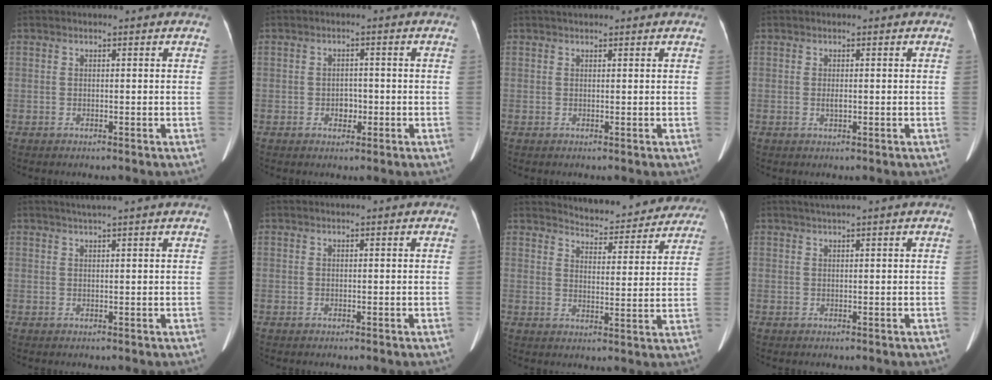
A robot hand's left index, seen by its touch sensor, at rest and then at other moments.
{"total": 2.0, "force": [-0.7, 1.5, 1.2], "torque": [-0.015, 0.005, -0.009]}
{"total": 1.8, "force": [1.5, 0.6, 0.8], "torque": [-0.012, 0.022, 0.021]}
{"total": 0.8, "force": [-0.1, 0.3, 0.8], "torque": [-0.017, -0.001, -0.001]}
{"total": 3.0, "force": [2.4, -0.7, 1.6], "torque": [-0.019, 0.015, 0.040]}
{"total": 0.0}
{"total": 14.4, "force": [13.8, 3.2, 2.4], "torque": [-0.009, -0.019, 0.160]}
{"total": 1.8, "force": [1.4, -0.5, 1.0], "torque": [-0.017, 0.009, 0.030]}